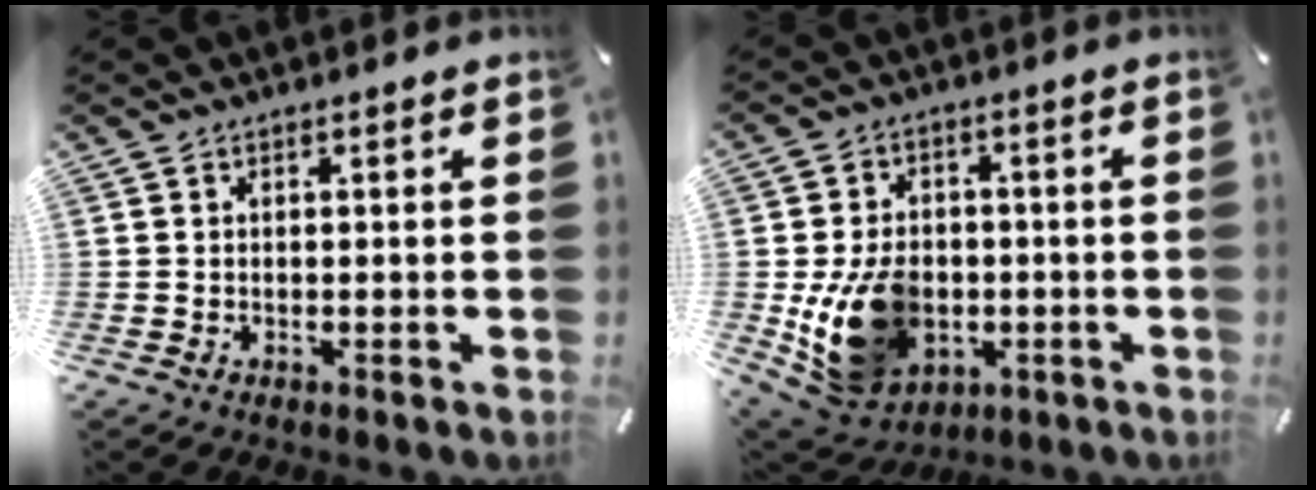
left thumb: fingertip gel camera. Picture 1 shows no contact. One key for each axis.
{"total": 15.3, "fx": -2.8, "fy": 11.8, "fz": 9.3, "tx": -0.189, "ty": 0.003, "tz": -0.045}